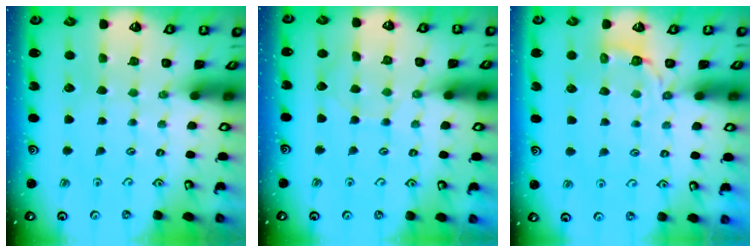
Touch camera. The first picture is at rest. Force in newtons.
{"total": 4.1, "press": 4.1, "slide": 0.4}
{"total": 3.0, "press": 1.6, "slide": 2.5}